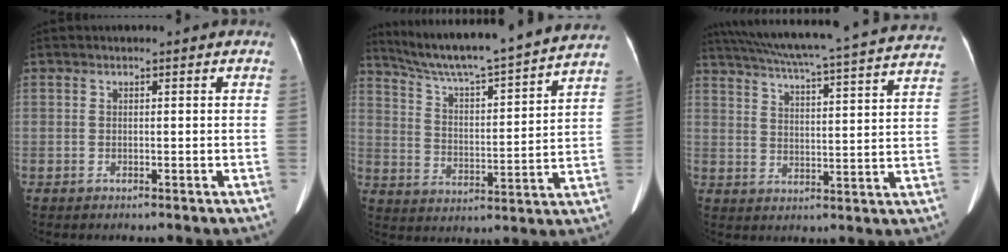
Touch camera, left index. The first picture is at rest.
{"total": 21.8, "force": [19.8, -0.6, 9.2], "torque": [-0.157, -0.018, 0.287]}
{"total": 29.5, "force": [26.7, 1.6, 12.5], "torque": [-0.213, -0.034, 0.336]}